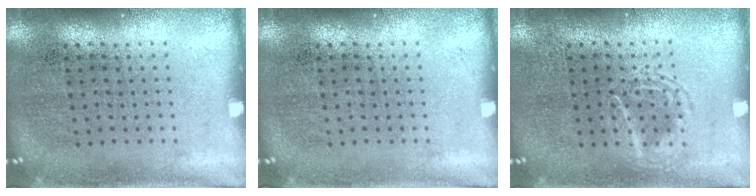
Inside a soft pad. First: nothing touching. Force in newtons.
{"total": 0.0}
{"total": 1.7, "press": 1.7, "slide": 0.2}